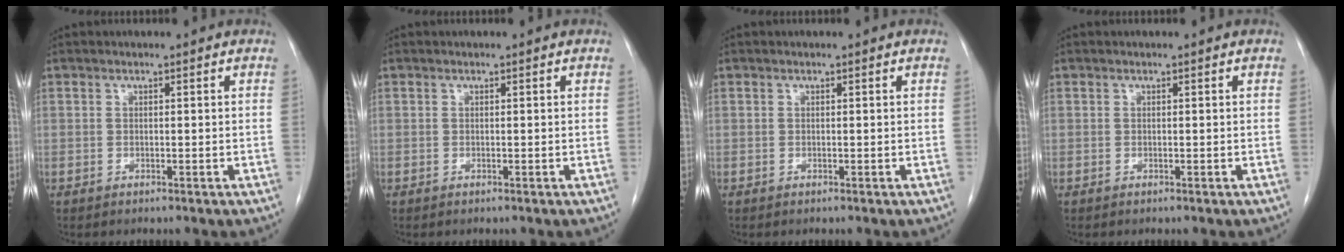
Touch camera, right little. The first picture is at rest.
{"total": 0.0}
{"total": 0.0}
{"total": 0.0}